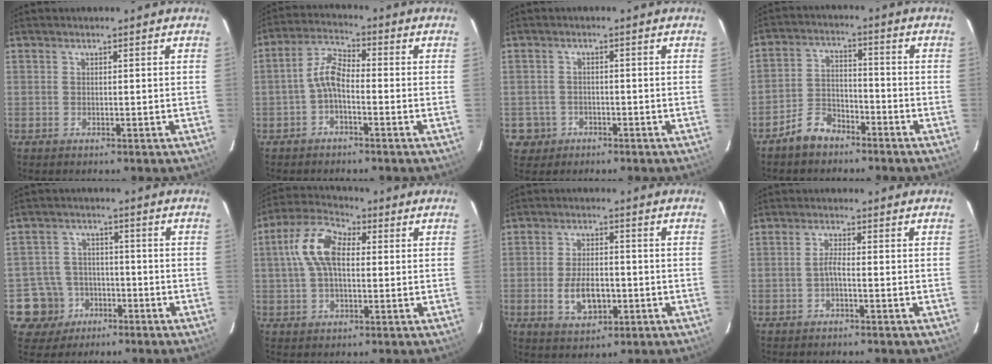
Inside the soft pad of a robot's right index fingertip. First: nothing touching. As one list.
[{"total": 4.8, "force": [-1.9, 2.1, 3.9], "torque": [-0.088, 0.018, -0.041]}, {"total": 4.2, "force": [-1.6, 3.9, 0.3], "torque": [-0.023, 0.016, -0.023]}, {"total": 6.6, "force": [-5.1, 3.6, 2.2], "torque": [-0.058, 0.020, -0.088]}, {"total": 8.0, "force": [-3.6, 7.1, 0.3], "torque": [-0.031, 0.027, -0.053]}, {"total": 10.9, "force": [1.4, 6.1, 8.9], "torque": [-0.184, 0.028, 0.022]}, {"total": 7.7, "force": [-2.0, 4.3, 6.0], "torque": [-0.122, -0.002, -0.027]}, {"total": 1.6, "force": [-0.9, 0.1, 1.4], "torque": [-0.029, 0.004, -0.019]}]